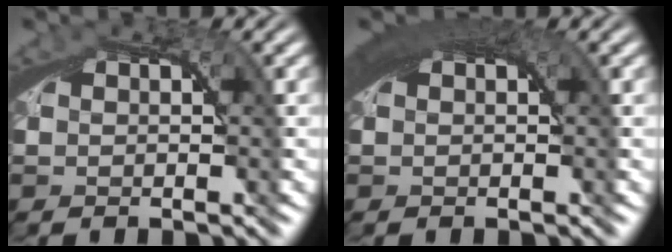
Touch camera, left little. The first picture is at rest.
{"total": 4.2, "force": [1.8, 1.4, 3.5], "torque": [-0.048, 0.014, 0.022]}